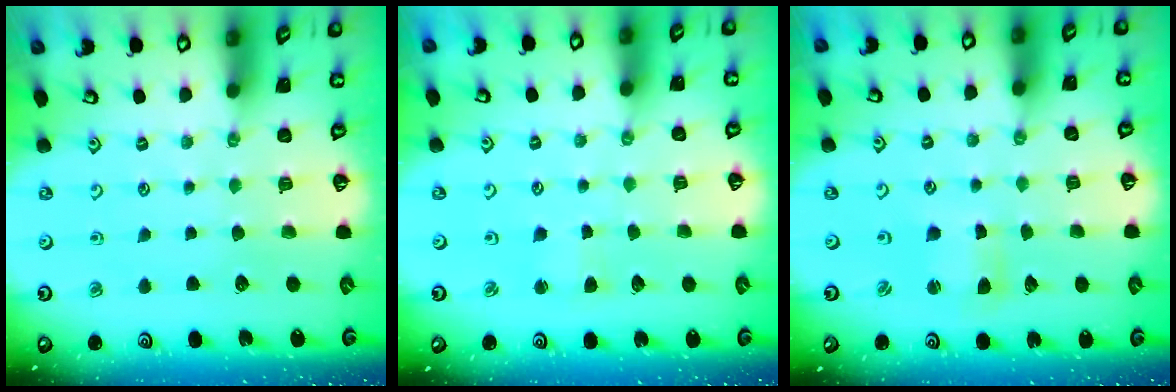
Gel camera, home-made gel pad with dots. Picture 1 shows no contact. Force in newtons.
{"total": 1.9, "press": 1.9, "slide": 0.3}
{"total": 3.2, "press": 3.2, "slide": 0.4}